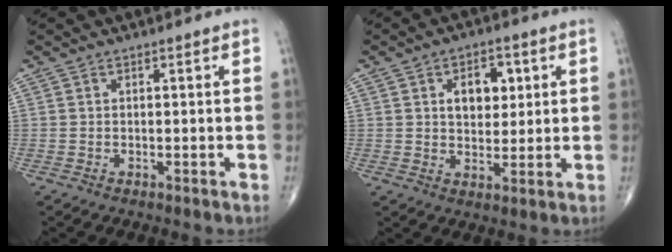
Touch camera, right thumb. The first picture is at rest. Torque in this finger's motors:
{"motor_torque": [-0.35, 0.35, 0.85, 0.36, 0.00]}